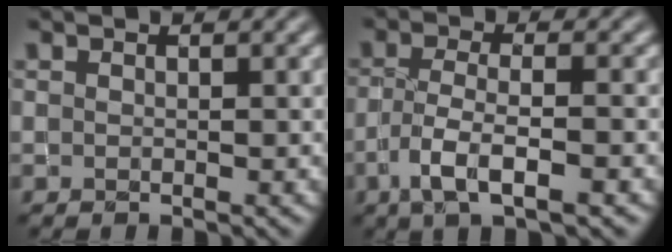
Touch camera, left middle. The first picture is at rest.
{"total": 4.4, "force": [-2.2, 1.2, 3.6], "torque": [-0.077, -0.003, -0.041]}